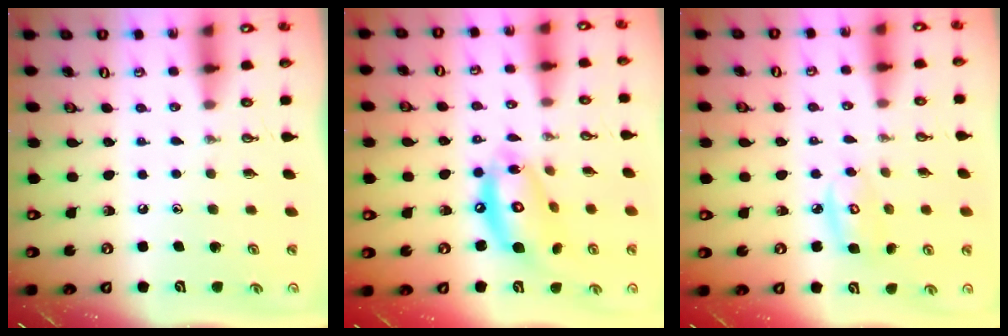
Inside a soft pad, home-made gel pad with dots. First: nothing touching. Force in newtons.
{"total": 15.0, "press": 14.9, "slide": 1.3}
{"total": 5.2, "press": 5.2, "slide": 0.2}